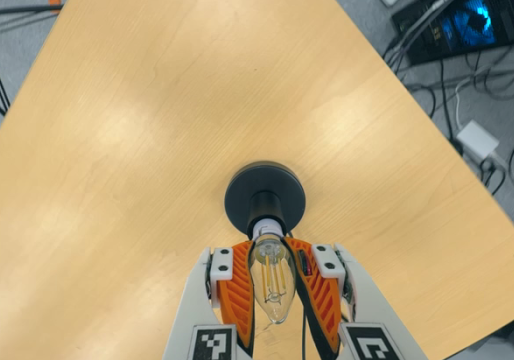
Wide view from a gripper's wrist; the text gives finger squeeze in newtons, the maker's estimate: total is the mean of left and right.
{"total": 24.6, "left": 29.4, "right": 19.8}